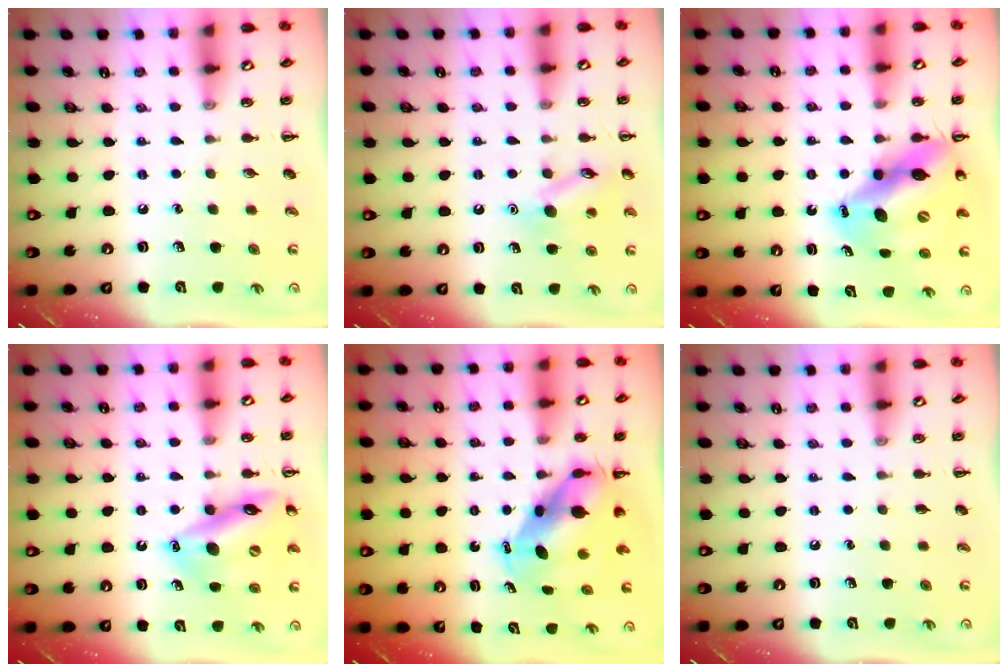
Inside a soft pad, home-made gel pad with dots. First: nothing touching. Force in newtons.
{"total": 11.0, "press": 10.9, "slide": 1.4}
{"total": 13.2, "press": 12.6, "slide": 3.8}
{"total": 16.0, "press": 15.4, "slide": 4.0}
{"total": 7.4, "press": 7.1, "slide": 2.4}
{"total": 0.0}